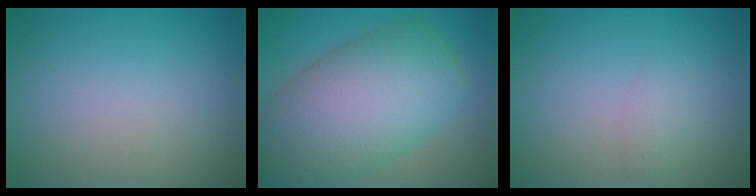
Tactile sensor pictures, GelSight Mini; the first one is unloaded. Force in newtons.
{"total": 12.3, "press": 12.3, "slide": 0.5}
{"total": 1.2, "press": 1.2, "slide": 0.1}